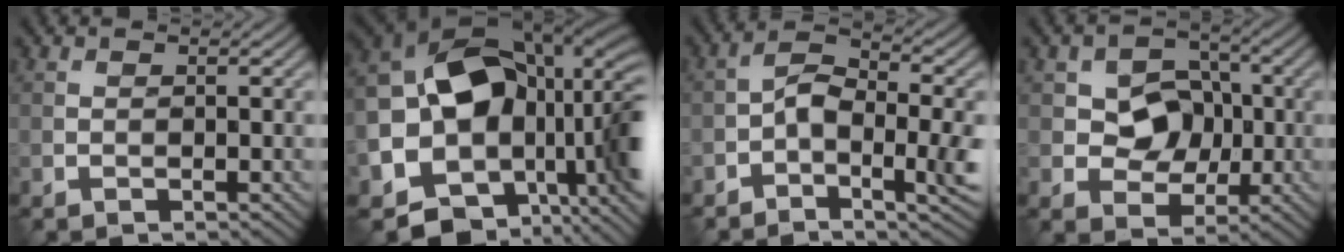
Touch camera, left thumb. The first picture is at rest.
{"total": 18.7, "force": [-2.2, 12.6, 13.7], "torque": [-0.256, -0.036, -0.007]}
{"total": 6.4, "force": [-1.7, 2.8, 5.5], "torque": [-0.093, 0.006, -0.038]}
{"total": 6.6, "force": [0.1, 5.4, 3.8], "torque": [-0.069, 0.000, -0.009]}